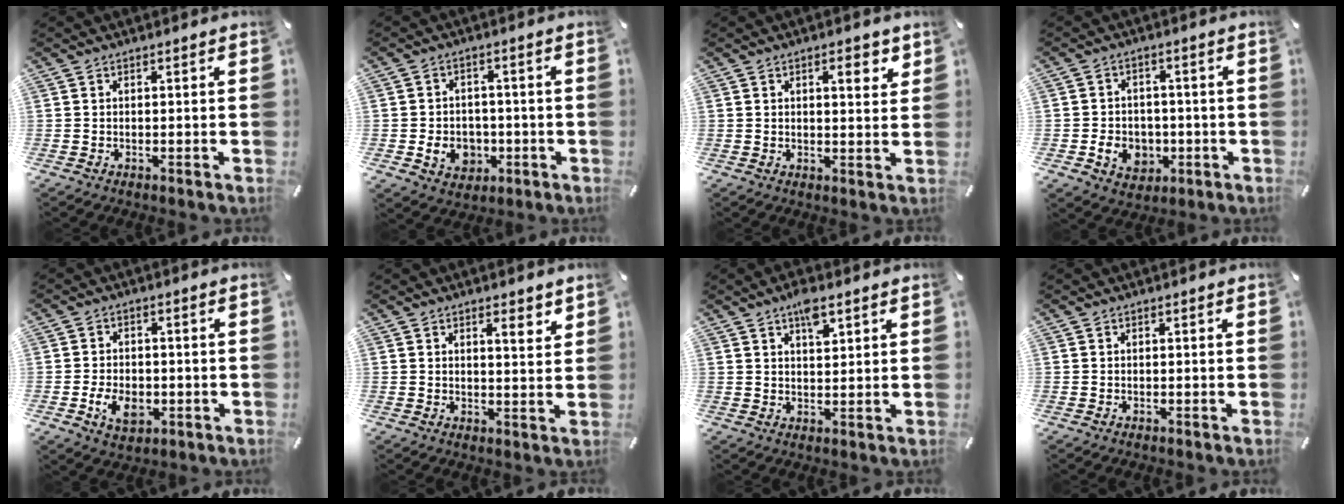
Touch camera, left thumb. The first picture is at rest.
{"total": 7.6, "force": [-2.0, 6.4, 3.6], "torque": [-0.066, 0.011, -0.035]}
{"total": 4.2, "force": [2.1, 1.5, 3.3], "torque": [-0.037, -0.008, 0.028]}
{"total": 7.7, "force": [-2.0, 6.5, 3.6], "torque": [-0.059, 0.014, -0.032]}
{"total": 7.0, "force": [-1.9, 4.8, 4.6], "torque": [-0.086, 0.004, -0.033]}
{"total": 3.6, "force": [2.6, 0.9, 2.3], "torque": [-0.025, -0.018, 0.039]}
{"total": 5.5, "force": [3.3, 2.3, 3.7], "torque": [-0.057, -0.009, 0.054]}
{"total": 0.0}